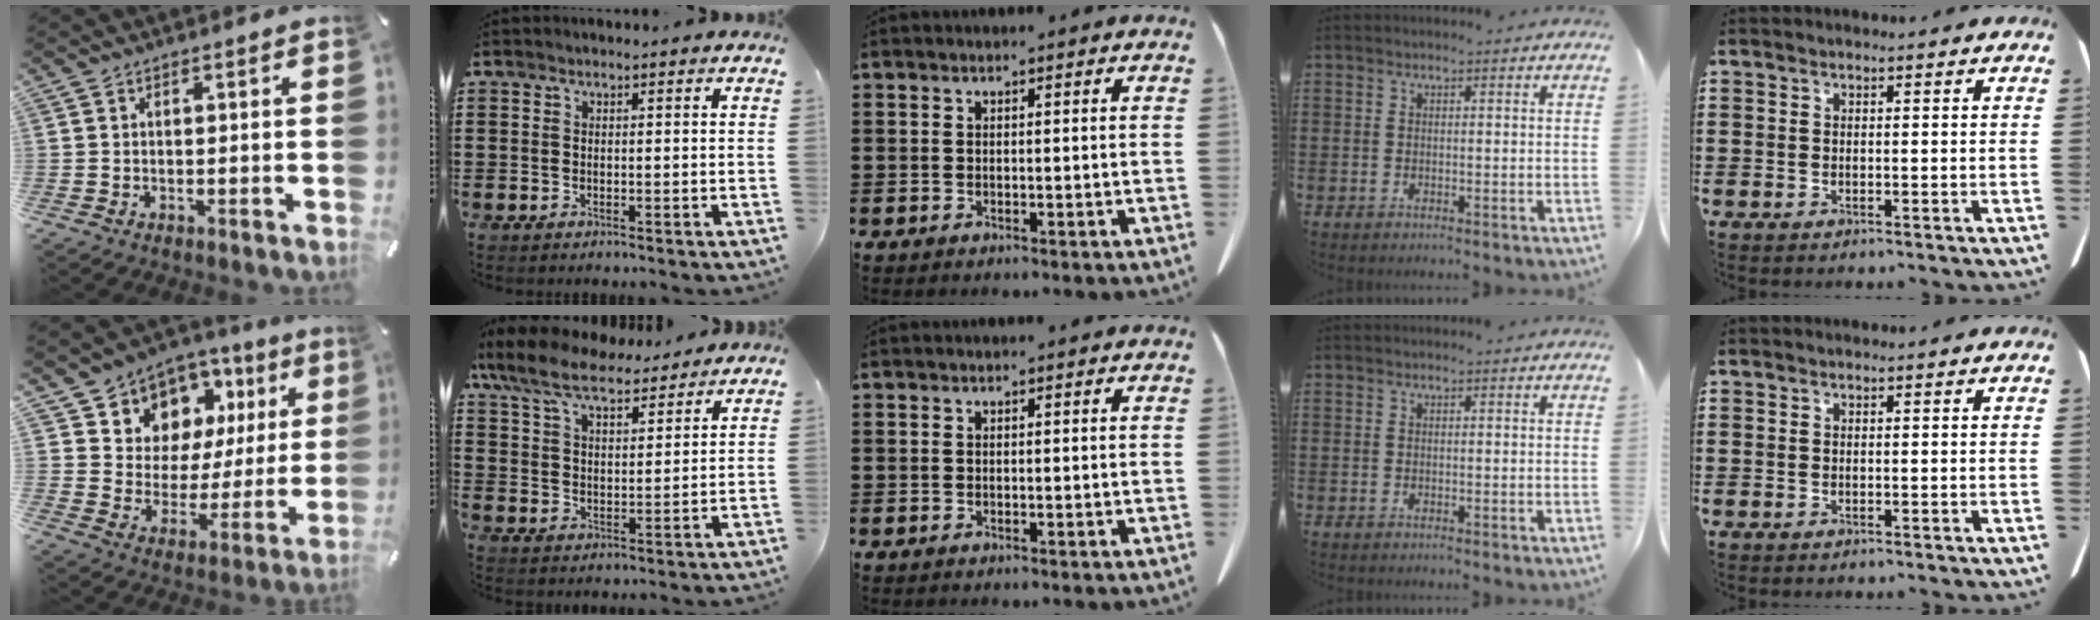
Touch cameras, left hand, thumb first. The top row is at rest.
{"thumb": {"total": 9.8, "force": [5.7, 7.9, 0.9], "torque": [-0.023, -0.064, 0.107]}, "index": {"total": 8.5, "force": [7.5, 1.9, 3.4], "torque": [-0.095, -0.026, 0.136]}}